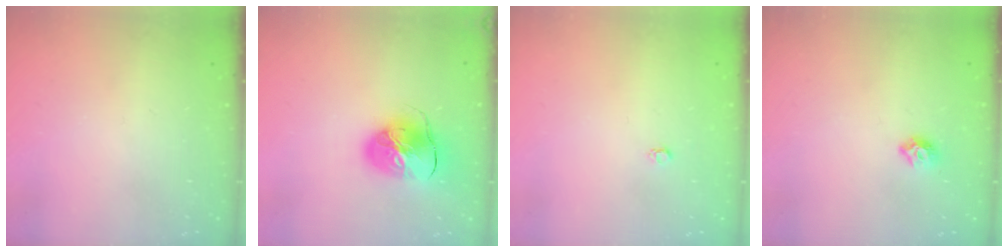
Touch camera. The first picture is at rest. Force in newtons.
{"total": 11.2, "press": 11.1, "slide": 1.5}
{"total": 2.6, "press": 2.6, "slide": 0.4}
{"total": 5.8, "press": 5.7, "slide": 0.9}